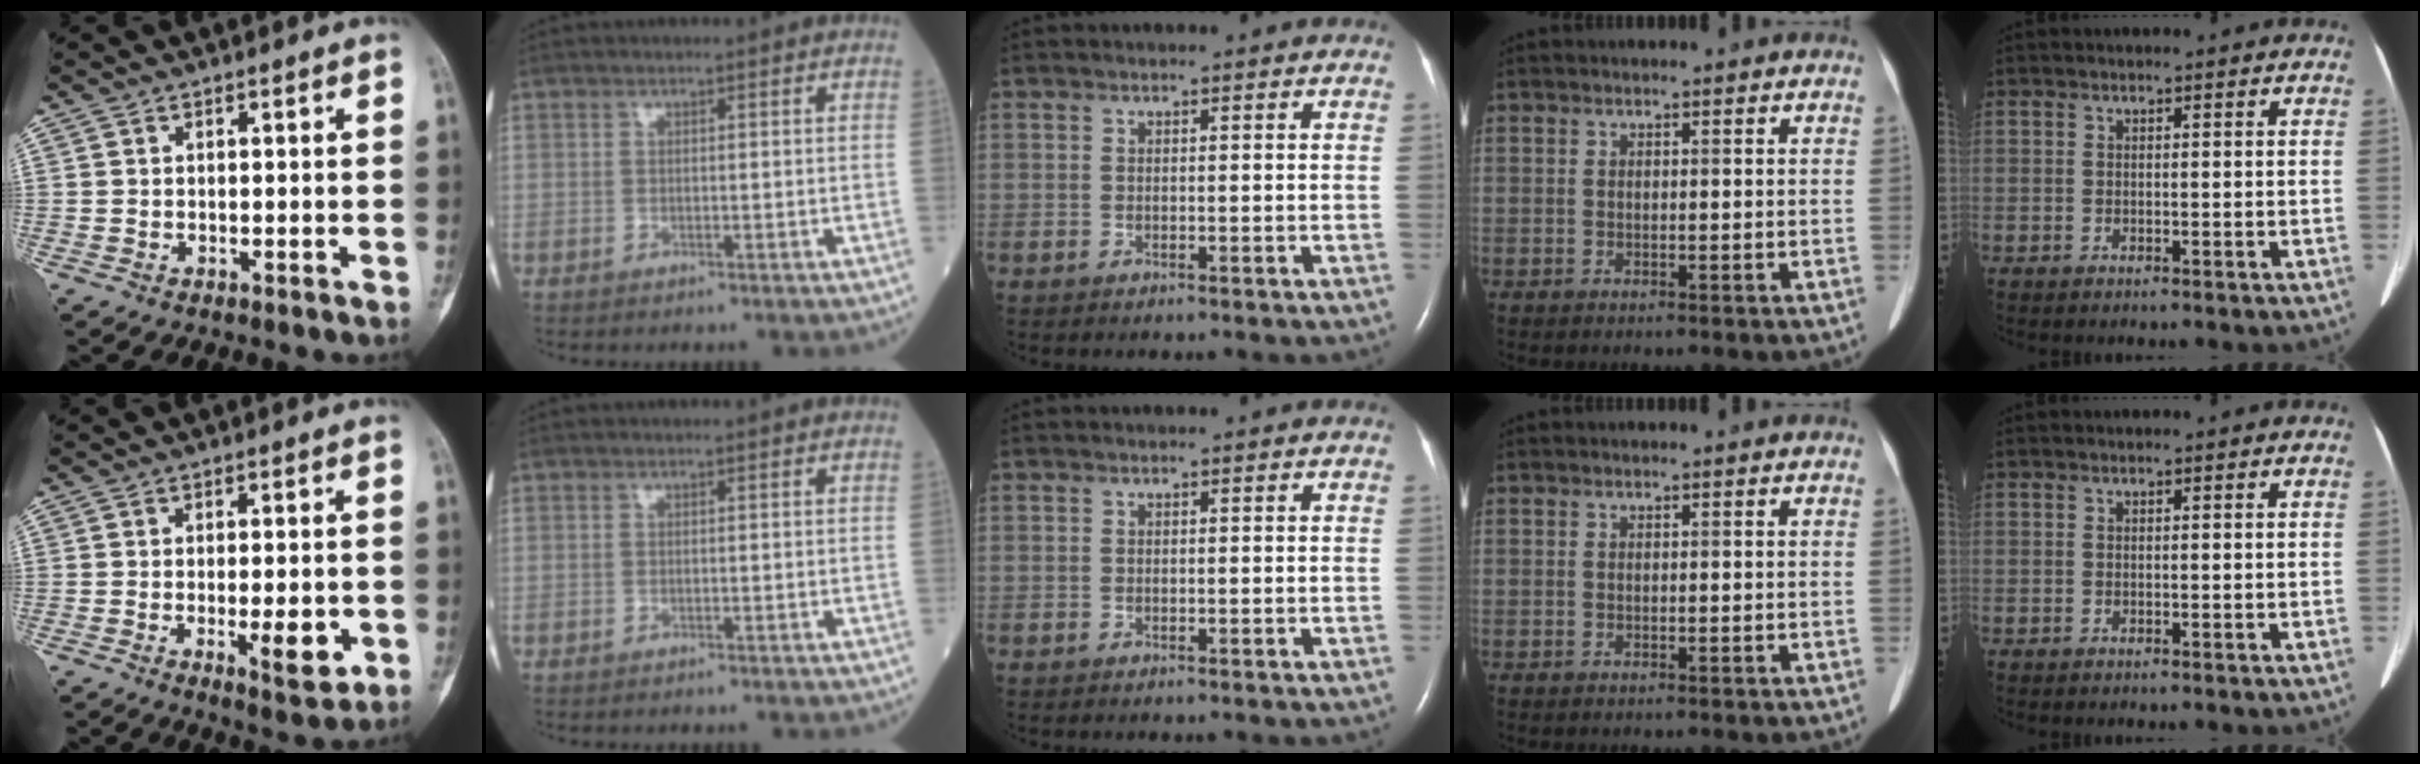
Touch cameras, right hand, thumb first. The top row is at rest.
{"thumb": {"total": 7.2, "force": [-1.8, 2.5, 6.5], "torque": [-0.089, -0.009, -0.020]}, "index": {"total": 0.6, "force": [-0.5, 0.2, 0.2], "torque": [-0.005, 0.000, -0.009]}}